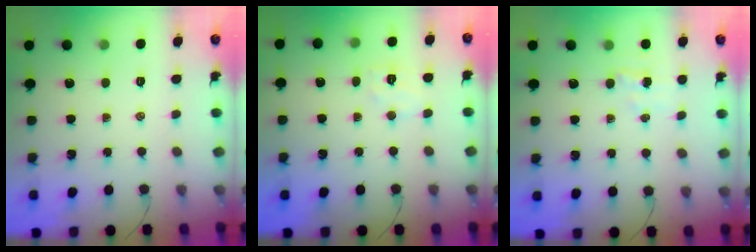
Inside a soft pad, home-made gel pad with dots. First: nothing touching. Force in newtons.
{"total": 5.9, "press": 5.7, "slide": 1.3}
{"total": 3.4, "press": 3.3, "slide": 0.9}